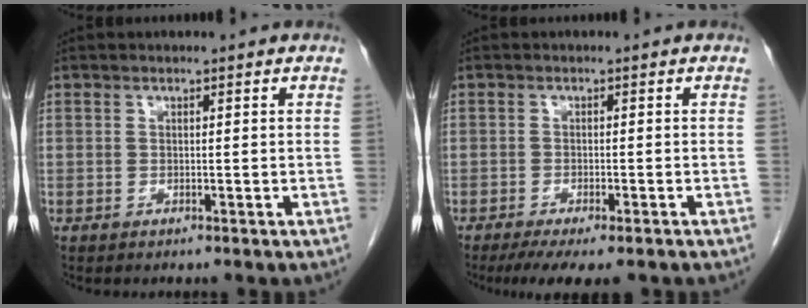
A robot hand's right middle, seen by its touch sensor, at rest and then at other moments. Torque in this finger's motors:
{"motor_torque": [1.18, -0.95, 0.23, 0.11]}